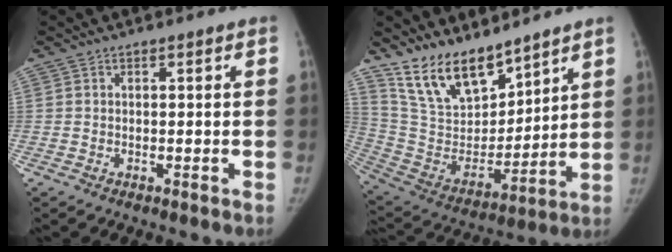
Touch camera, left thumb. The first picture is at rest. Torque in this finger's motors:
{"motor_torque": [1.29, 1.25, 1.45, -1.32, 0.24]}